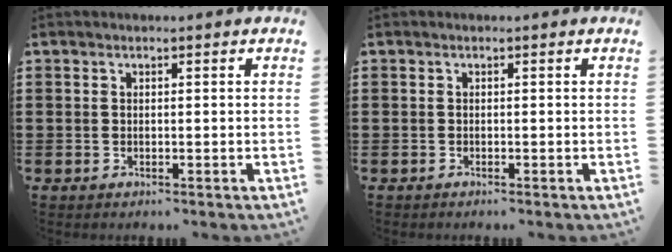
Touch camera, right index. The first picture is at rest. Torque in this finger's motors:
{"motor_torque": [-1.48, 0.66, -1.05, -0.21]}